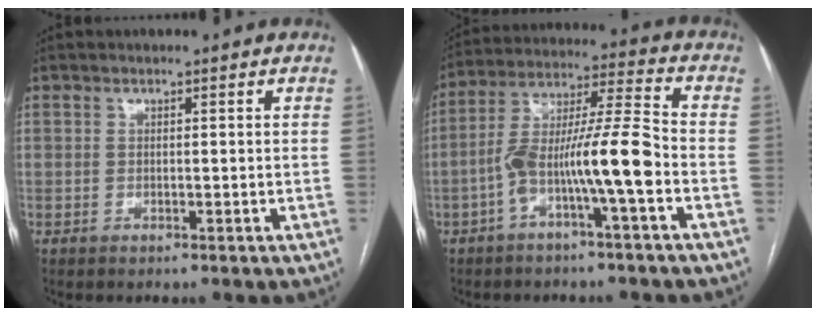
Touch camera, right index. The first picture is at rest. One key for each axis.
{"total": 12.0, "fx": -4.0, "fy": 0.3, "fz": 11.4, "tx": -0.211, "ty": 0.028, "tz": -0.073}